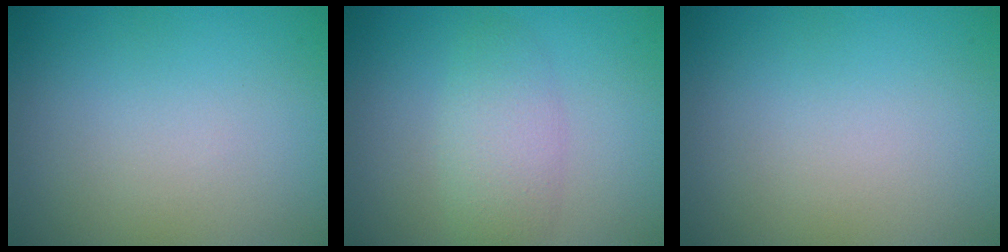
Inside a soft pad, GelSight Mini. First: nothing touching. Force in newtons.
{"total": 2.9, "press": 2.9, "slide": 0.1}
{"total": 0.0}